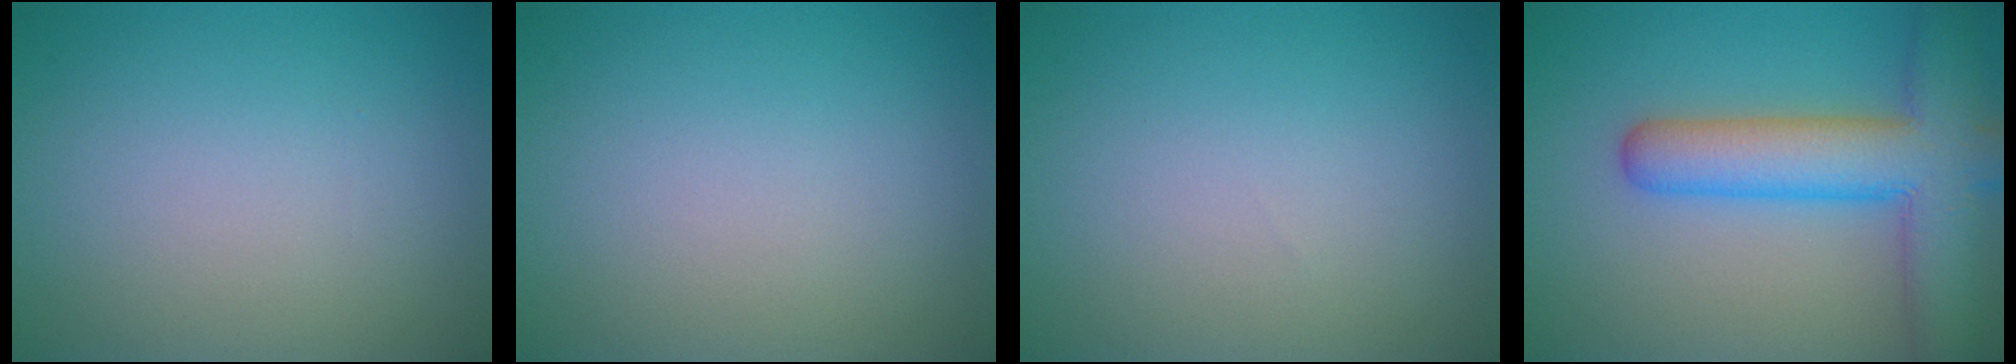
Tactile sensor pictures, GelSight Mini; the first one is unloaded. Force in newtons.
{"total": 0.0}
{"total": 0.0}
{"total": 9.0, "press": 9.0, "slide": 0.4}